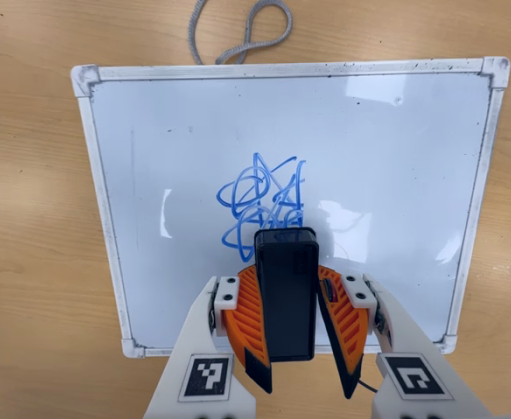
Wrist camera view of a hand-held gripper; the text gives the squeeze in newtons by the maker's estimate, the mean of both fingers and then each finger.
{"total": 8.6, "left": 8.8, "right": 8.5}